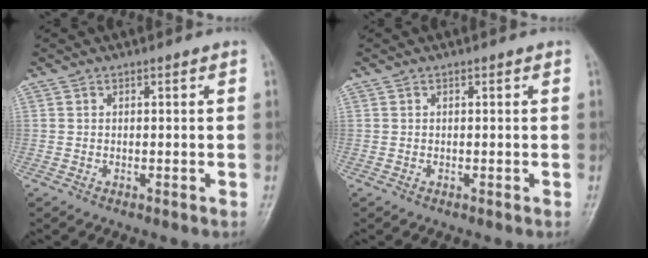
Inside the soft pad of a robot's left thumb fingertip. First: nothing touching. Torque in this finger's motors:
{"motor_torque": [0.00, 0.00, -0.01, -0.01, 0.00]}